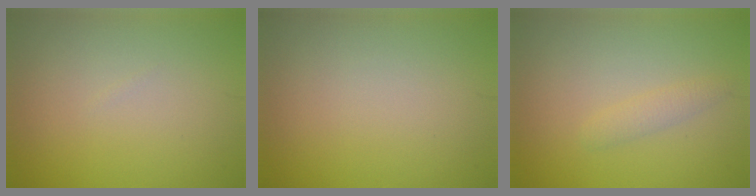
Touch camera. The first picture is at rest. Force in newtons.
{"total": 0.0}
{"total": 1.3, "press": 1.3, "slide": 0.0}